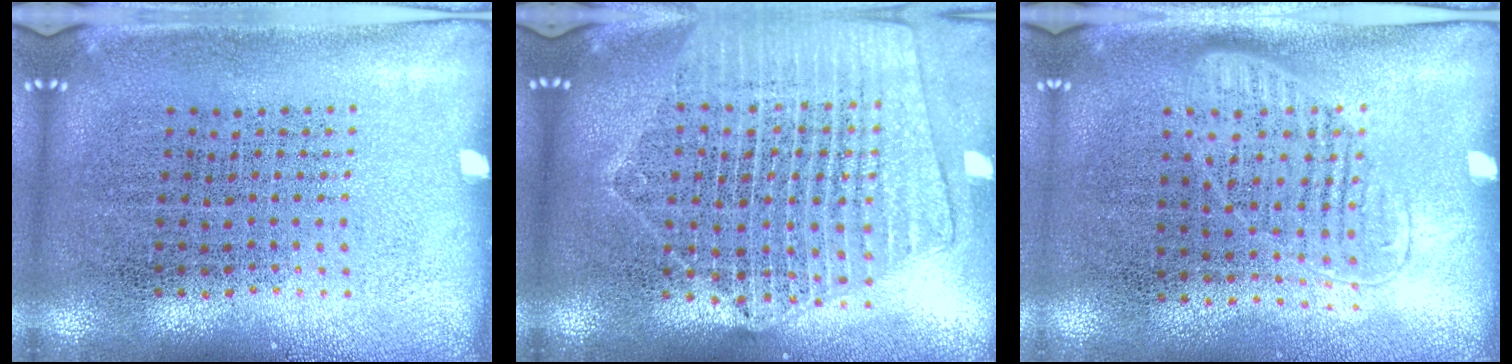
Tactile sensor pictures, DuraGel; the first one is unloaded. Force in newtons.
{"total": 2.1, "press": 1.9, "slide": 0.9}
{"total": 1.2, "press": 1.0, "slide": 0.7}